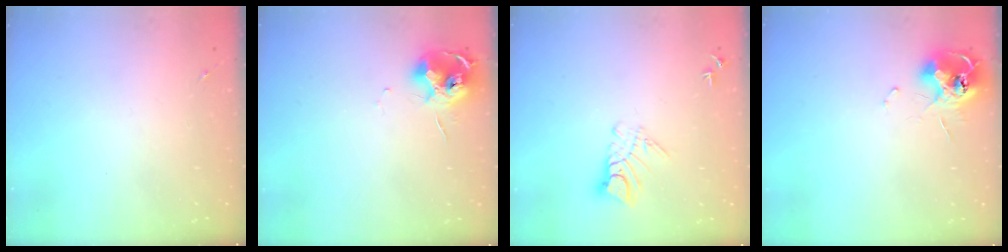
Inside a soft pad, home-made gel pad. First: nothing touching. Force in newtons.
{"total": 12.0, "press": 11.9, "slide": 1.3}
{"total": 7.6, "press": 7.5, "slide": 0.7}
{"total": 12.0, "press": 11.9, "slide": 1.2}